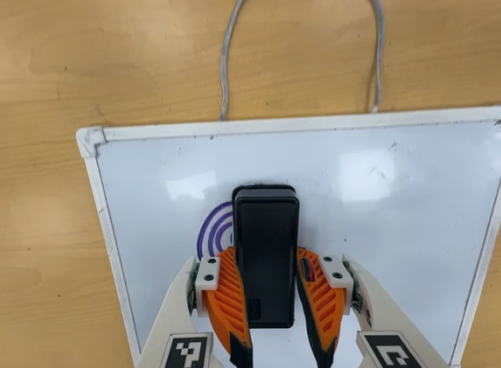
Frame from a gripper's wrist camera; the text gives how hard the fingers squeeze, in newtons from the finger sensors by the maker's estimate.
{"total": 13.6, "left": 14.2, "right": 13.1}